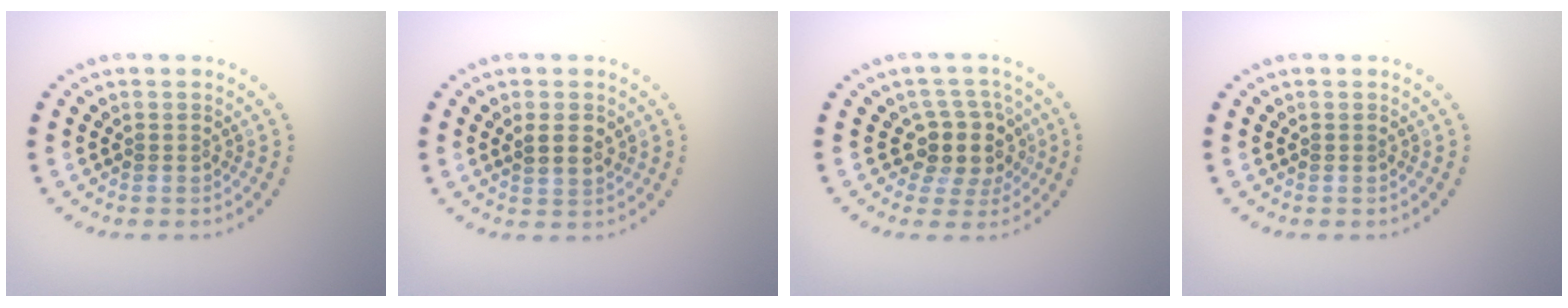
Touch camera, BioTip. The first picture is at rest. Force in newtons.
{"total": 1.7, "press": 1.7, "slide": 0.3}
{"total": 3.8, "press": 3.1, "slide": 2.2}
{"total": 0.0}